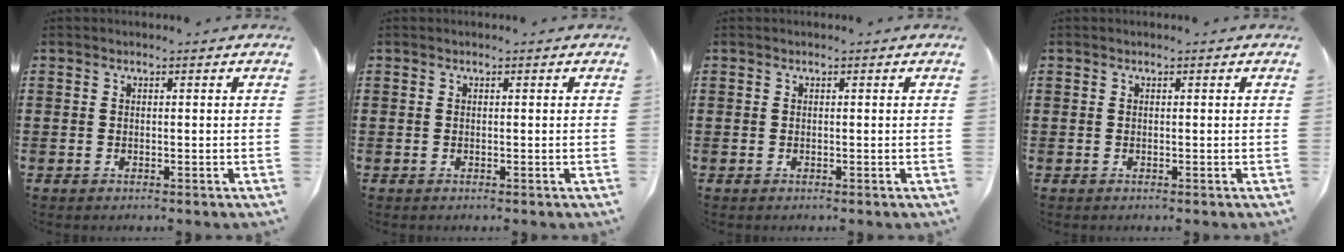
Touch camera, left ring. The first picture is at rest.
{"total": 0.0}
{"total": 0.0}
{"total": 0.0}